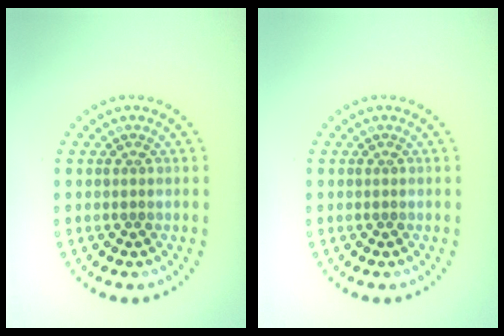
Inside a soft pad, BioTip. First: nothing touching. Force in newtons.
{"total": 0.0}